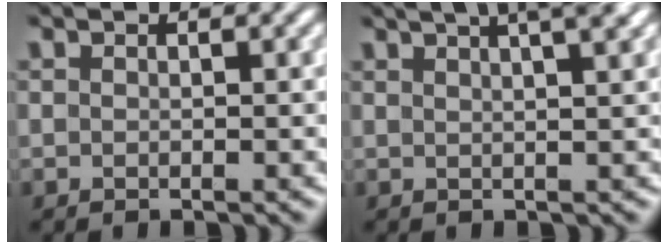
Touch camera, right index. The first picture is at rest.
{"total": 9.0, "force": [5.4, 3.6, 6.1], "torque": [-0.075, 0.026, 0.074]}